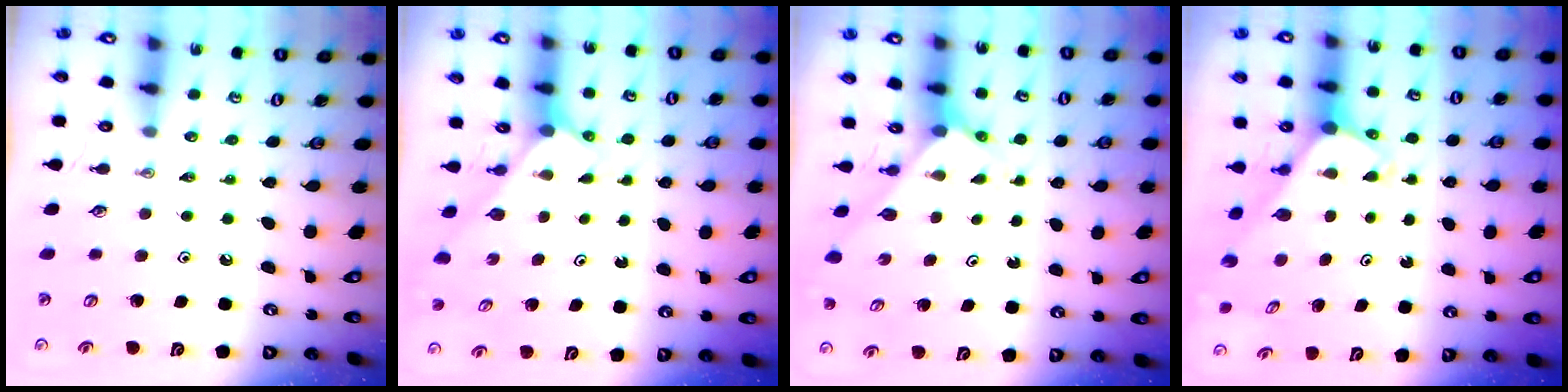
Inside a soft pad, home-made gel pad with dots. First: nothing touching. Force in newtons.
{"total": 2.0, "press": 2.0, "slide": 0.2}
{"total": 2.4, "press": 2.4, "slide": 0.2}
{"total": 2.2, "press": 2.2, "slide": 0.1}